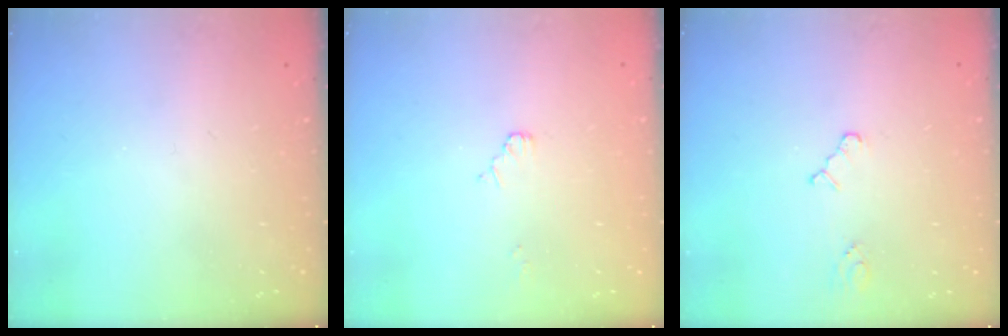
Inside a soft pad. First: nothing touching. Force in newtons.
{"total": 2.0, "press": 1.9, "slide": 0.3}
{"total": 2.8, "press": 2.8, "slide": 0.4}